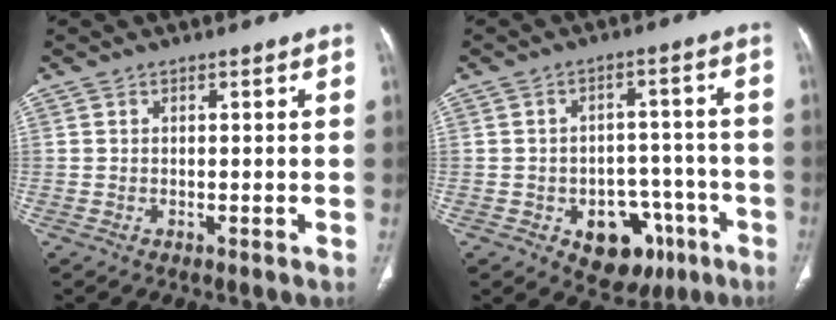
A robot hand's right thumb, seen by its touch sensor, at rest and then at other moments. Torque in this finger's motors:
{"motor_torque": [3.18, 0.47, 0.61, -0.44, 0.04]}